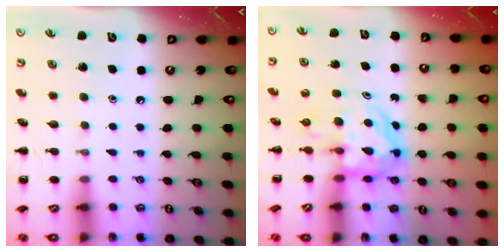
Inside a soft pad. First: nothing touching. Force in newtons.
{"total": 4.7, "press": 4.6, "slide": 1.1}